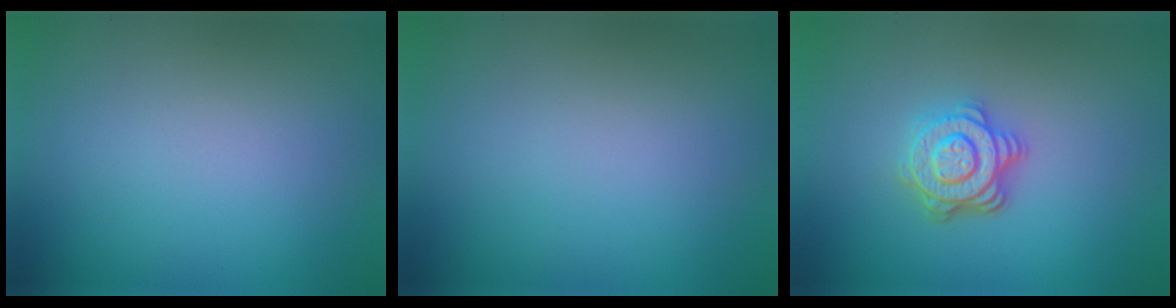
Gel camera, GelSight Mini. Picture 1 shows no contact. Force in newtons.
{"total": 0.0}
{"total": 4.1, "press": 3.2, "slide": 2.6}